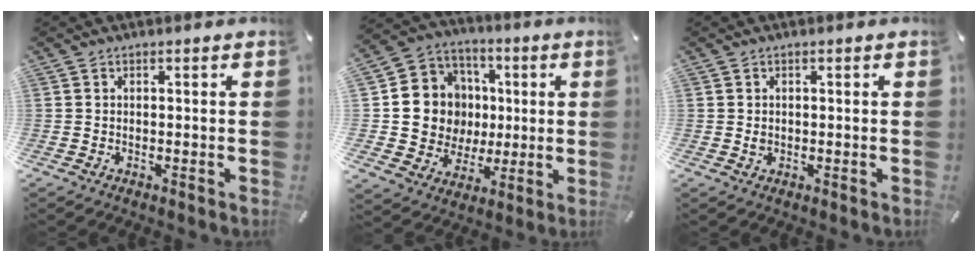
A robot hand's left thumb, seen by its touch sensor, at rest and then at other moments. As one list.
[{"total": 14.1, "force": [0.8, 13.7, 3.2], "torque": [-0.048, -0.007, 0.031]}, {"total": 1.1, "force": [0.1, 0.9, 0.5], "torque": [-0.003, 0.001, -0.001]}]